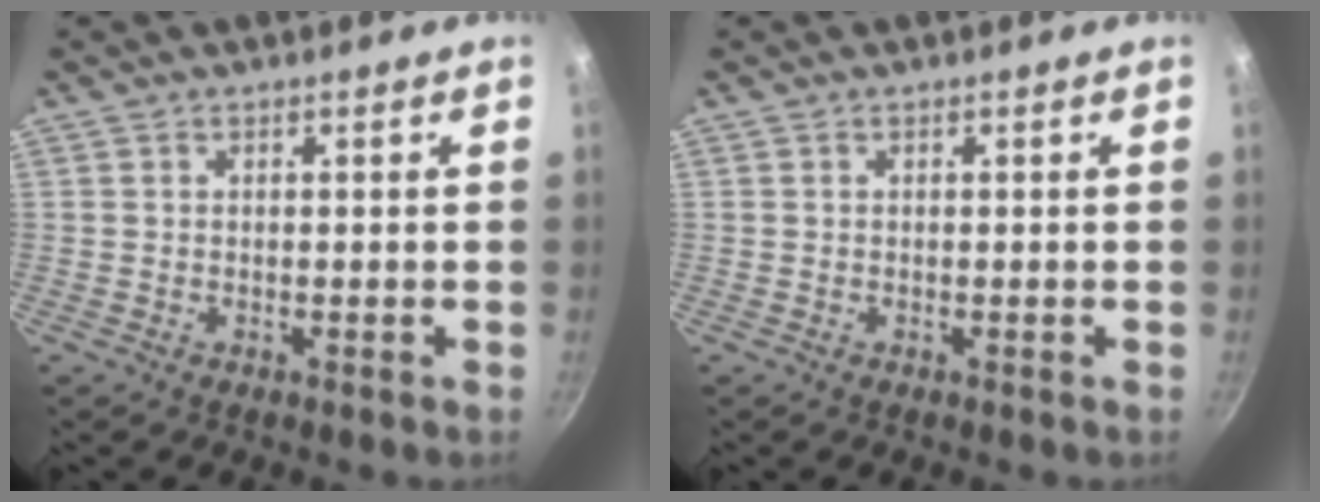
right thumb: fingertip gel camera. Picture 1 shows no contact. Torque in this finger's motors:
{"motor_torque": [-0.39, 0.04, -0.04, 0.29, 0.00]}